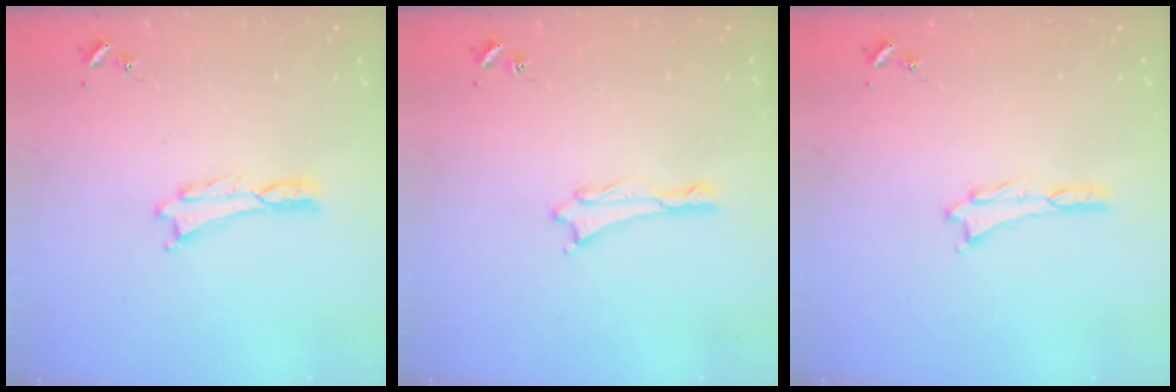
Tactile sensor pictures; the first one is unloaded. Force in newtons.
{"total": 0.6, "press": 0.6, "slide": 0.1}
{"total": 0.0}